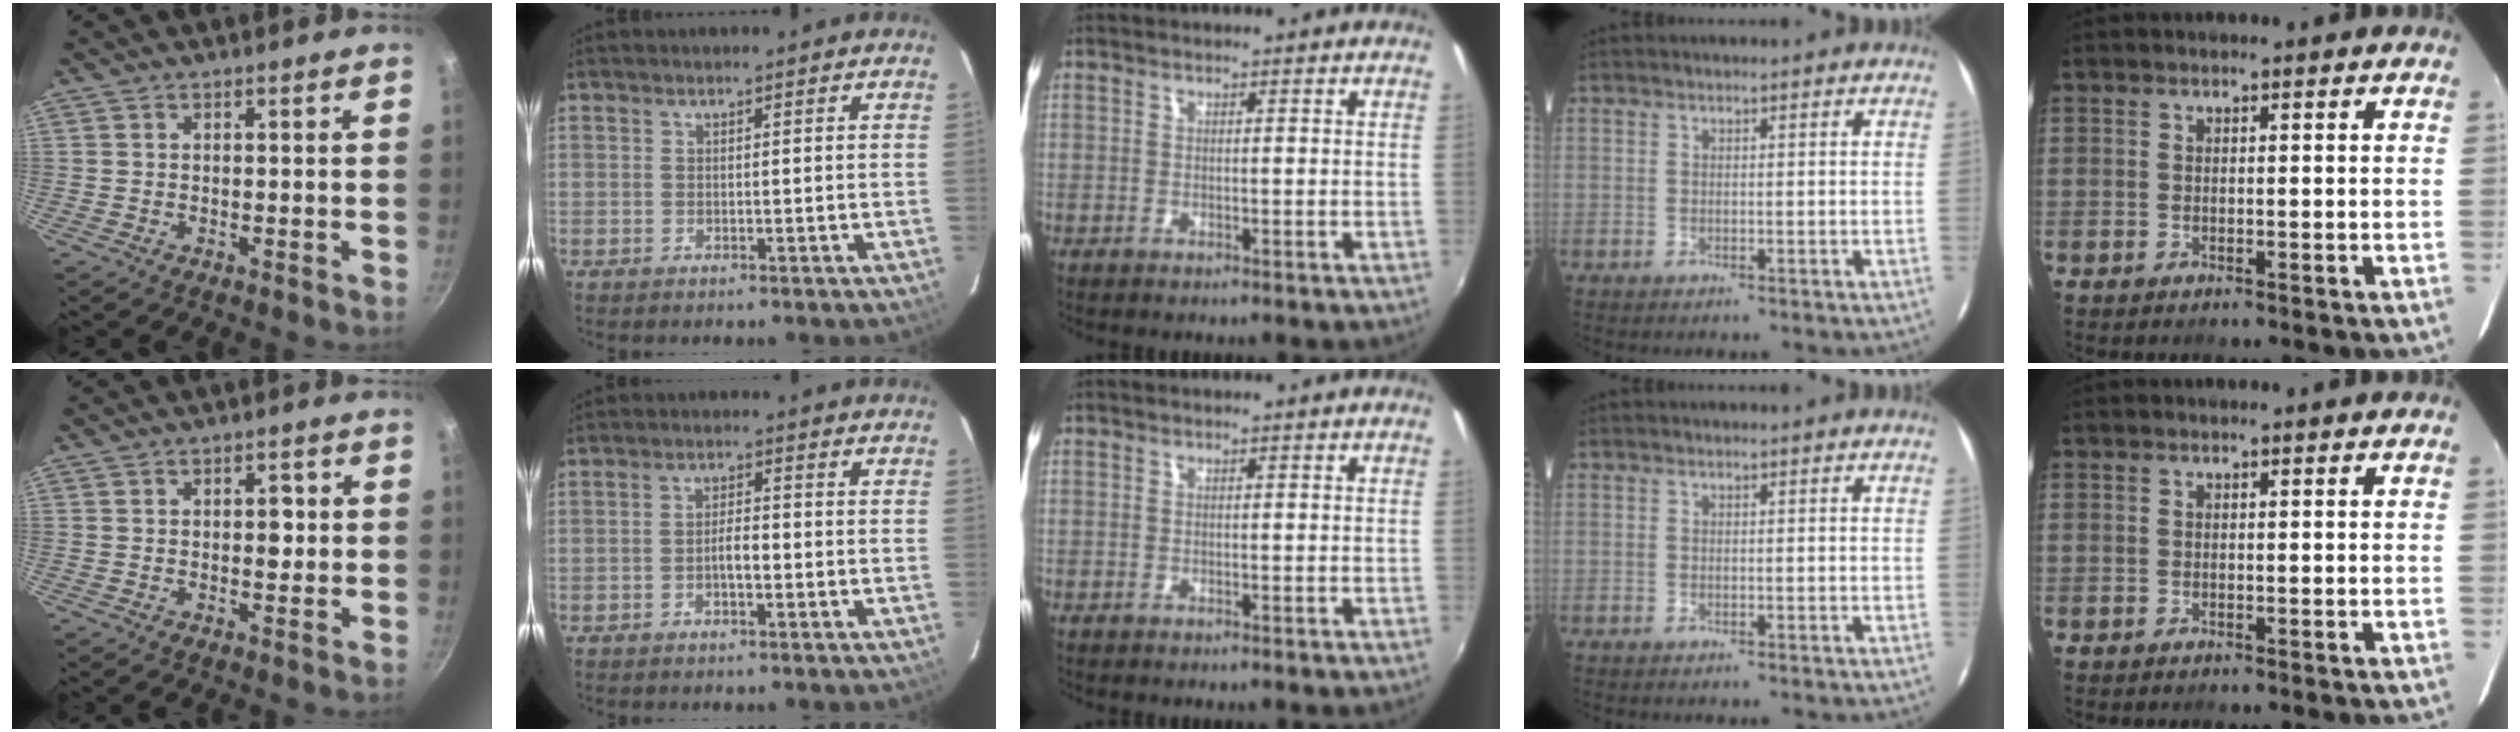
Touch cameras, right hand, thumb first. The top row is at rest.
{"thumb": {"total": 2.9, "force": [0.2, 1.8, 2.3], "torque": [-0.020, 0.002, 0.002]}, "index": {"total": 2.7, "force": [-1.2, 0.8, 2.3], "torque": [-0.047, 0.006, -0.019]}}